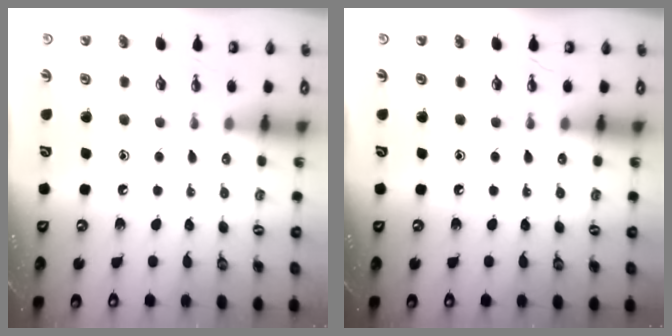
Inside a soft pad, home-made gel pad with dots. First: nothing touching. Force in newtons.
{"total": 0.0}